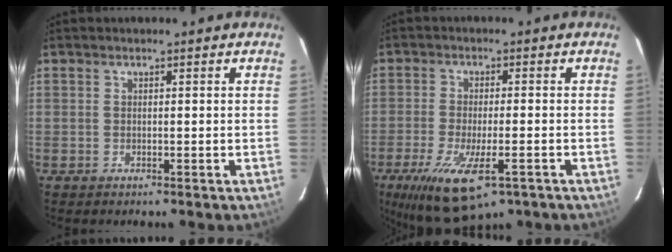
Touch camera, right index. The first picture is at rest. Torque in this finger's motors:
{"motor_torque": [1.31, -0.83, 0.58, 0.15]}